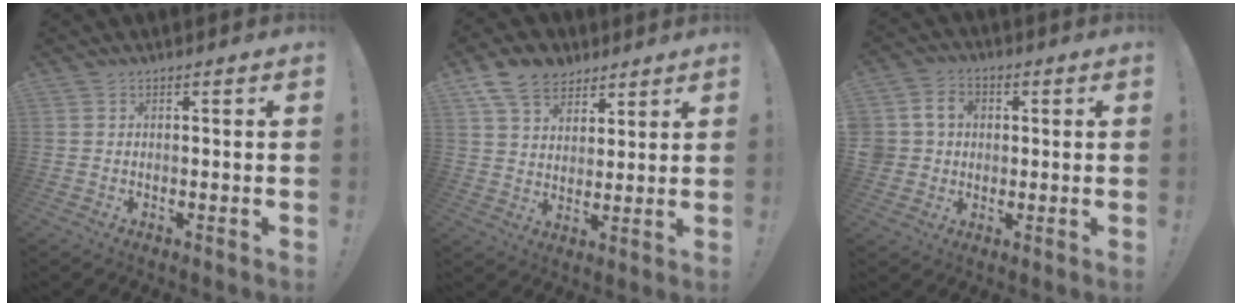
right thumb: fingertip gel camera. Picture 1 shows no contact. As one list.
[{"total": 11.5, "force": [7.5, 7.6, 4.1], "torque": [-0.074, -0.042, 0.148]}, {"total": 8.0, "force": [0.9, 7.3, 3.1], "torque": [-0.055, 0.012, 0.024]}]